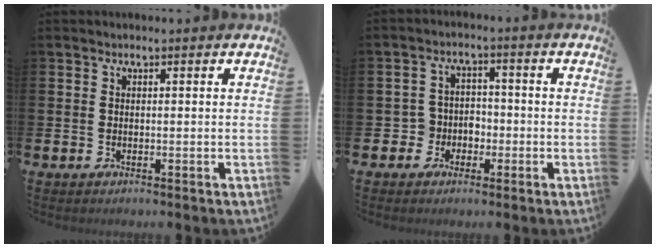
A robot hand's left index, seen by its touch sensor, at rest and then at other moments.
{"total": 3.8, "force": [-1.7, 3.4, 0.4], "torque": [-0.027, 0.008, -0.038]}